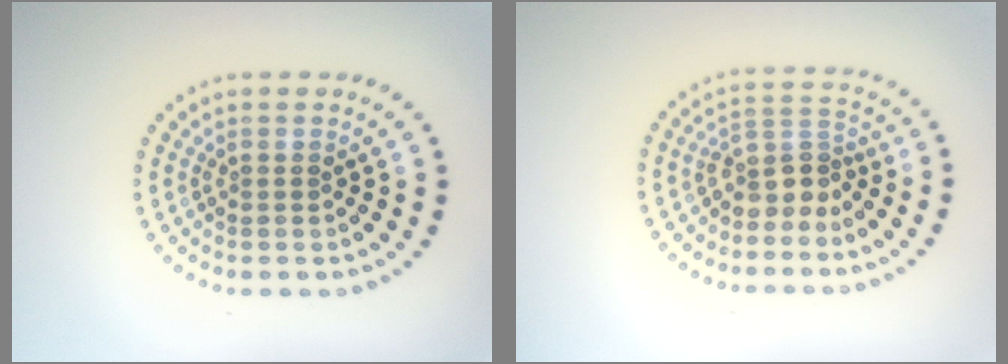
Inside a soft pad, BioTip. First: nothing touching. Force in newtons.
{"total": 3.0, "press": 2.2, "slide": 2.1}